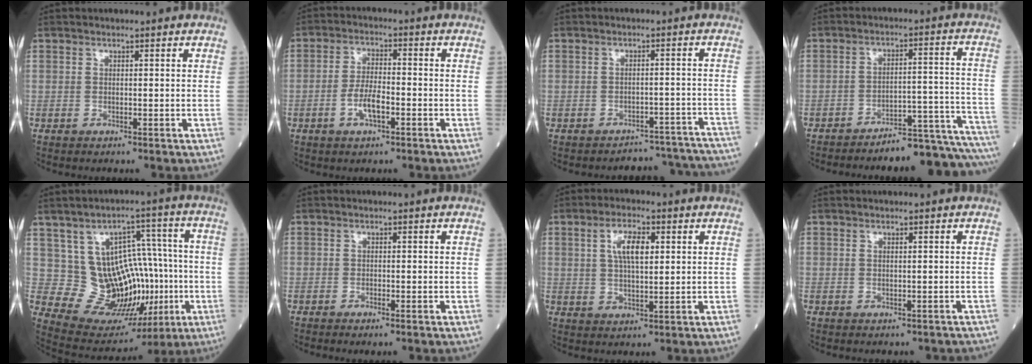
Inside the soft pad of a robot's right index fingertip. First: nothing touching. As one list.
[{"total": 5.0, "force": [-2.1, 1.4, 4.3], "torque": [-0.091, 0.004, -0.040]}, {"total": 9.4, "force": [-9.1, 2.5, -0.7], "torque": [0.023, 0.036, -0.091]}, {"total": 16.9, "force": [-16.2, -0.4, 4.7], "torque": [-0.017, 0.028, -0.213]}, {"total": 14.7, "force": [-1.7, 10.2, 10.4], "torque": [-0.153, 0.039, 0.006]}, {"total": 1.1, "force": [-0.8, 0.0, 0.7], "torque": [-0.020, -0.003, -0.013]}, {"total": 5.8, "force": [1.7, 1.9, 5.2], "torque": [-0.105, 0.008, 0.034]}, {"total": 0.8, "force": [-0.5, 0.4, 0.3], "torque": [-0.004, 0.001, -0.005]}]